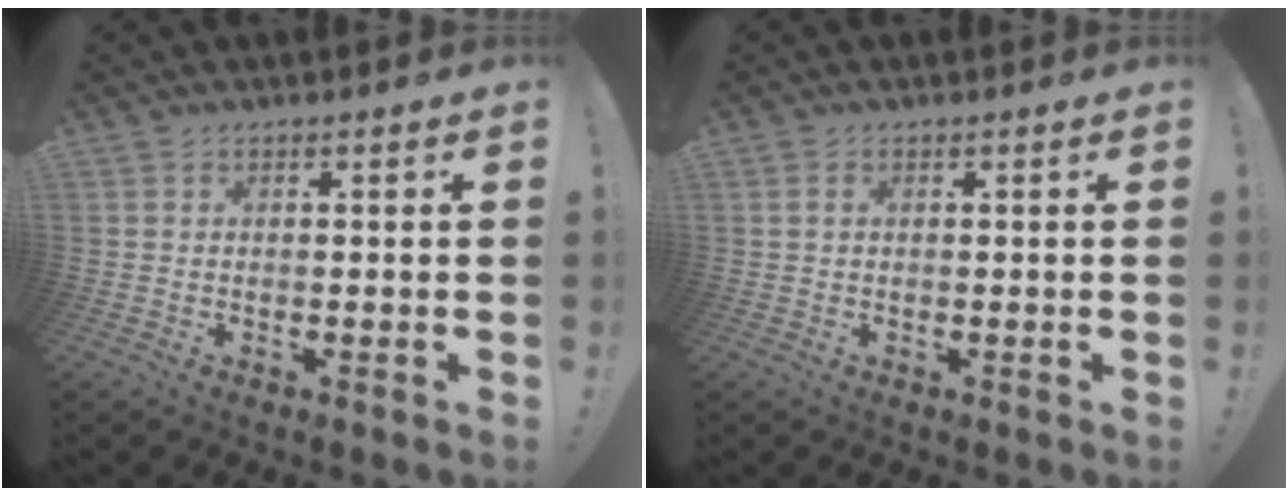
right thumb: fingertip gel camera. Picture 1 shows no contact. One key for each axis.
{"total": 1.0, "fx": 0.2, "fy": 0.5, "fz": 0.8, "tx": -0.017, "ty": 0.003, "tz": 0.003}